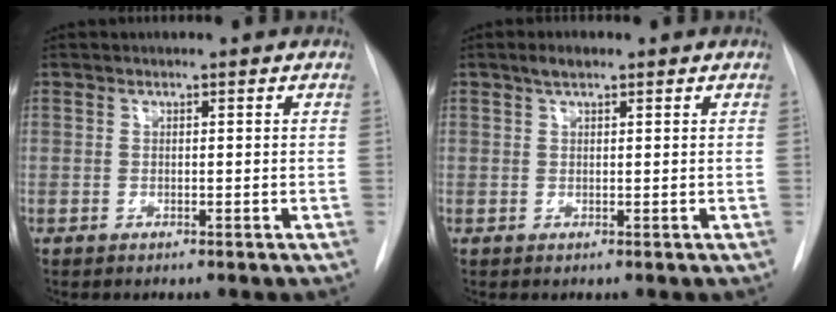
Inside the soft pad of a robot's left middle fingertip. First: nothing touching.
{"total": 1.9, "force": [1.3, 0.7, 1.2], "torque": [-0.023, 0.008, 0.023]}